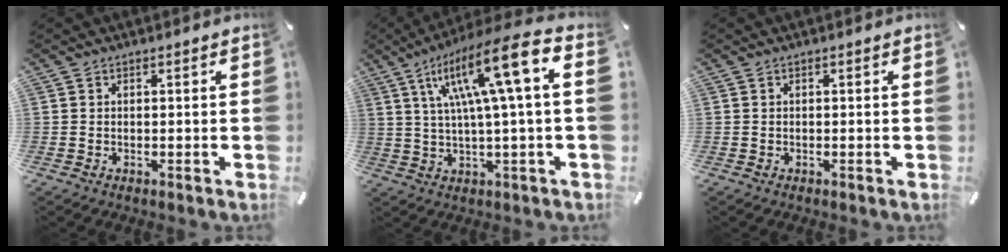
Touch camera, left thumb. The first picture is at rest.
{"total": 18.3, "force": [6.1, 3.1, 17.0], "torque": [-0.308, -0.020, 0.083]}
{"total": 0.0}